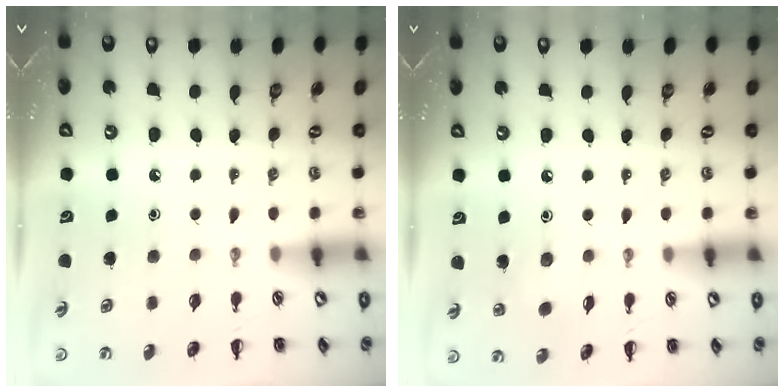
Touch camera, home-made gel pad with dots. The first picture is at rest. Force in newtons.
{"total": 2.9, "press": 2.8, "slide": 1.0}